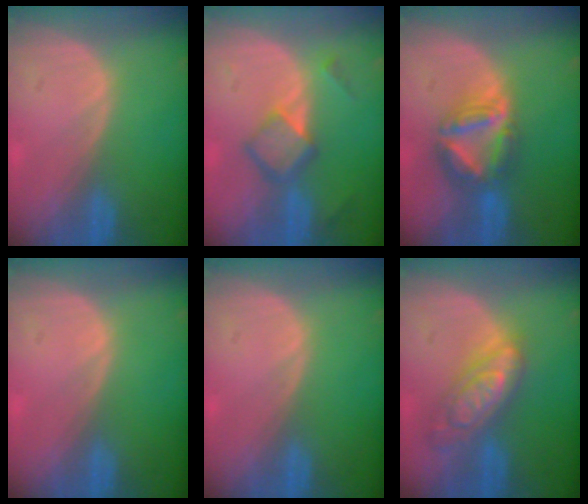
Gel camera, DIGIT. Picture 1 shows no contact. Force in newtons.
{"total": 5.8, "press": 5.0, "slide": 2.9}
{"total": 7.8, "press": 6.8, "slide": 3.8}
{"total": 0.0}
{"total": 0.0}
{"total": 7.4, "press": 7.4, "slide": 0.5}